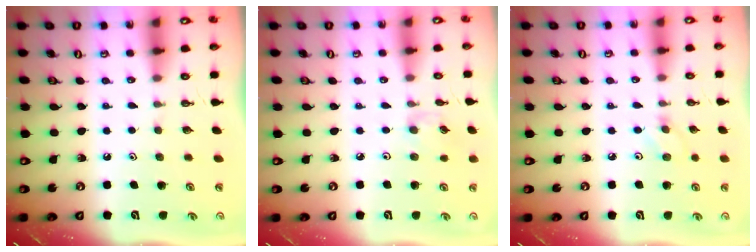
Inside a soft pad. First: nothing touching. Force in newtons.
{"total": 2.9, "press": 2.8, "slide": 0.5}
{"total": 3.2, "press": 3.2, "slide": 0.5}